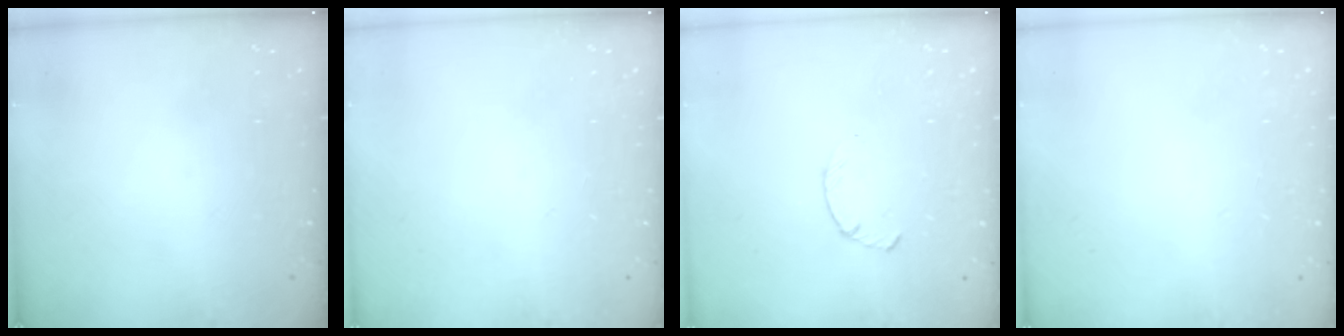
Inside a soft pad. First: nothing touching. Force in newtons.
{"total": 0.0}
{"total": 2.4, "press": 2.3, "slide": 0.4}
{"total": 2.4, "press": 2.4, "slide": 0.2}